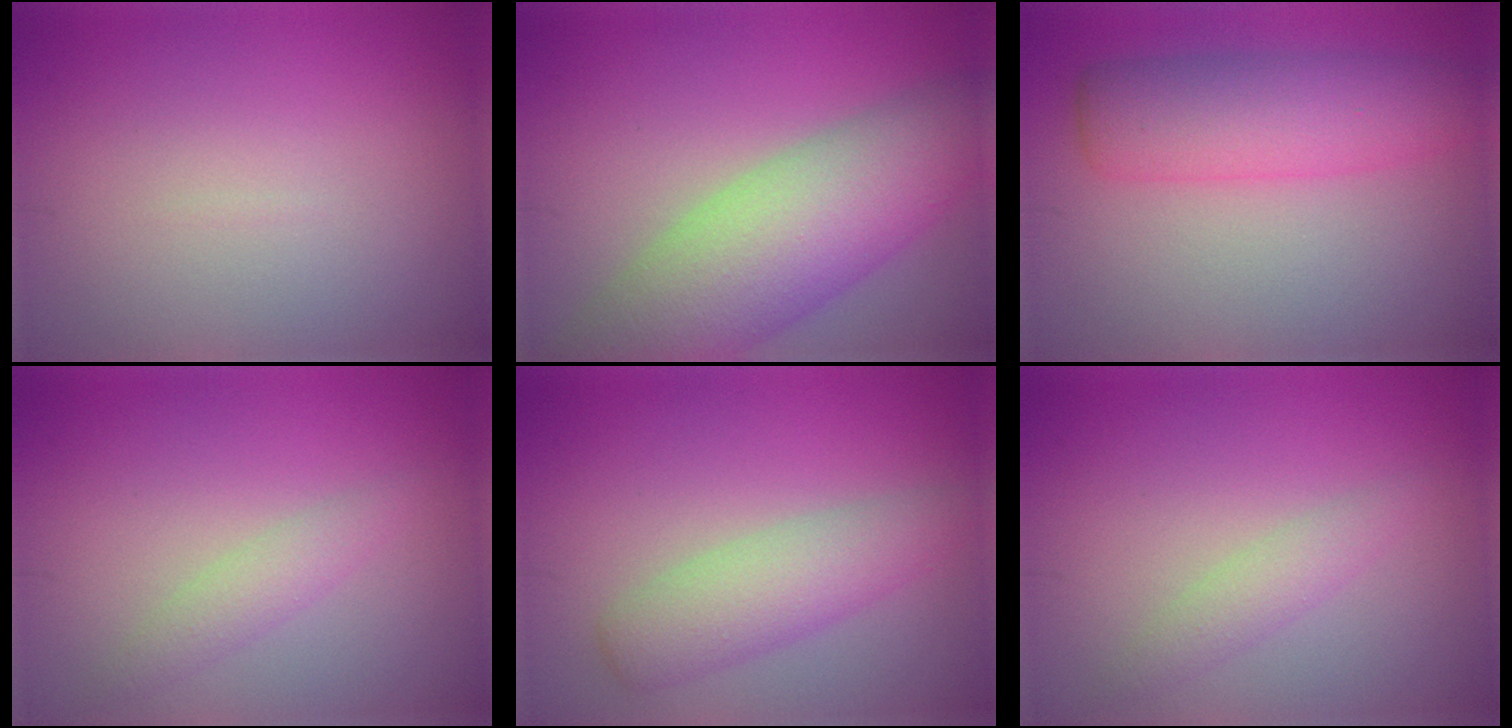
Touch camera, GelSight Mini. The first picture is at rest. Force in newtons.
{"total": 10.3, "press": 10.2, "slide": 0.6}
{"total": 6.0, "press": 6.0, "slide": 0.1}
{"total": 1.9, "press": 1.9, "slide": 0.1}
{"total": 4.1, "press": 4.1, "slide": 0.1}
{"total": 1.9, "press": 1.9, "slide": 0.1}